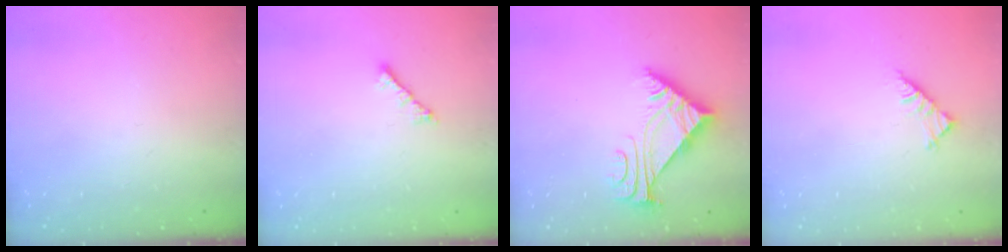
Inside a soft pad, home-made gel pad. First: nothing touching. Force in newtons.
{"total": 2.0, "press": 1.9, "slide": 0.5}
{"total": 7.0, "press": 7.0, "slide": 0.3}
{"total": 4.7, "press": 4.7, "slide": 0.9}